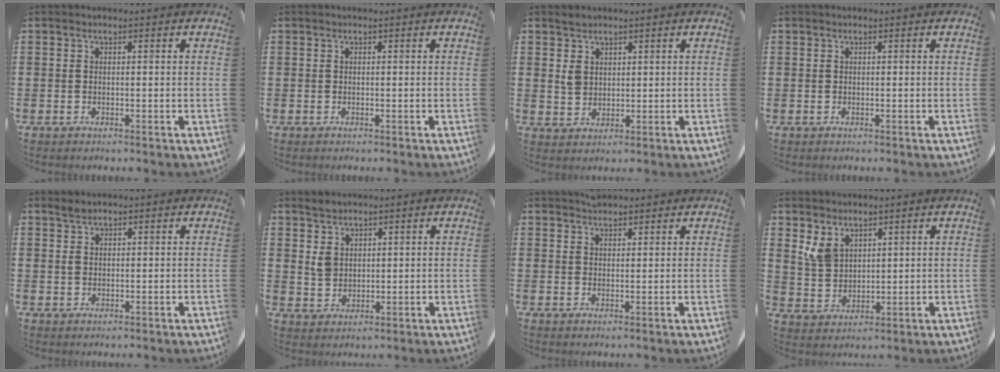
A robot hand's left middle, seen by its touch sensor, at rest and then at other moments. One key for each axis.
{"total": 0.0}
{"total": 3.0, "fx": 1.8, "fy": 2.1, "fz": 1.2, "tx": -0.020, "ty": 0.004, "tz": 0.032}
{"total": 0.0}
{"total": 1.4, "fx": 1.0, "fy": 0.8, "fz": 0.6, "tx": -0.005, "ty": 0.002, "tz": 0.017}
{"total": 3.2, "fx": 2.0, "fy": 2.2, "fz": 1.2, "tx": -0.020, "ty": 0.005, "tz": 0.035}
{"total": 1.7, "fx": 1.7, "fy": 0.4, "fz": -0.1, "tx": -0.002, "ty": 0.003, "tz": 0.033}
{"total": 3.8, "fx": 2.6, "fy": 2.2, "fz": 1.6, "tx": -0.038, "ty": 0.004, "tz": 0.051}